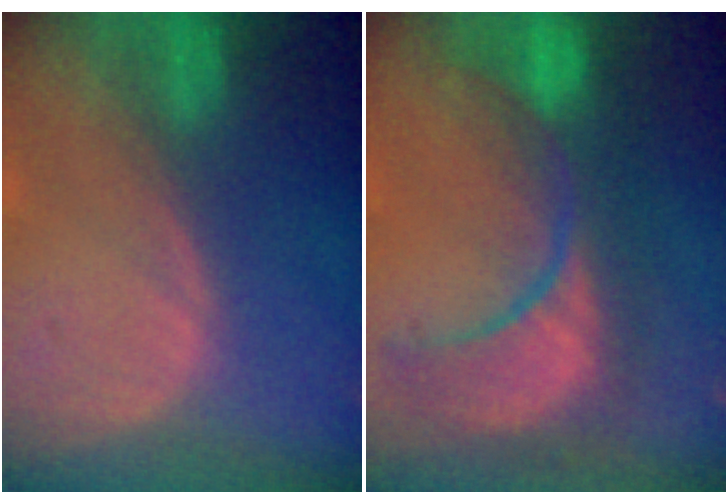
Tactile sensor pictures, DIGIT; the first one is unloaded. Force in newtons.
{"total": 10.9, "press": 10.2, "slide": 3.9}